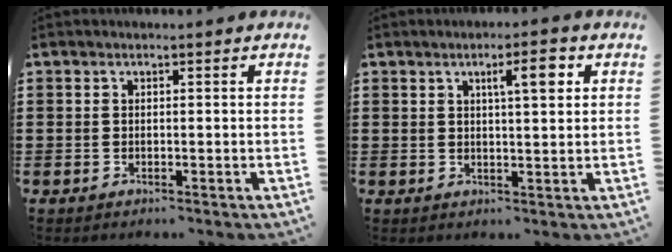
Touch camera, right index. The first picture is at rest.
{"total": 4.2, "force": [1.6, 1.0, 3.8], "torque": [-0.055, -0.001, 0.018]}